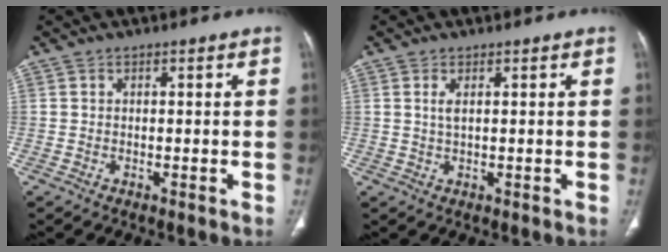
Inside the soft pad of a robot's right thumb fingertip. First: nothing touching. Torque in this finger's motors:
{"motor_torque": [-0.37, -0.26, 0.13, 0.55, 0.09]}